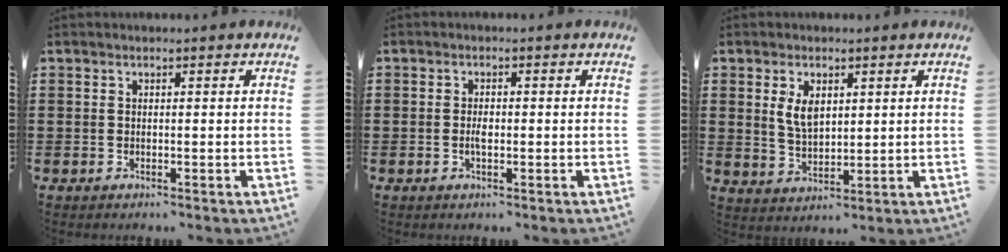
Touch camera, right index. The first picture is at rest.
{"total": 1.9, "force": [-0.3, 0.8, 1.7], "torque": [-0.040, -0.003, -0.008]}
{"total": 4.4, "force": [1.6, 2.3, 3.4], "torque": [-0.065, 0.002, 0.027]}